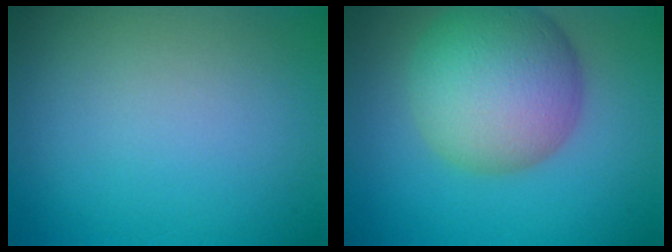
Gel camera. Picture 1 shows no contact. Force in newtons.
{"total": 9.4, "press": 9.4, "slide": 0.3}